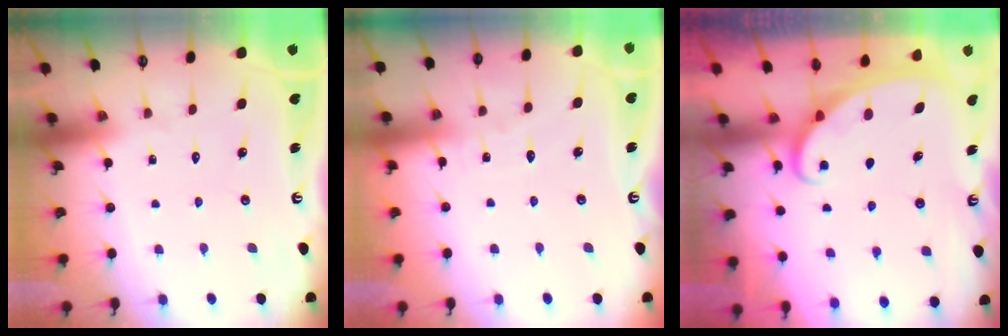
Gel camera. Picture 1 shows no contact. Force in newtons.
{"total": 2.9, "press": 2.9, "slide": 0.3}
{"total": 2.3, "press": 2.3, "slide": 0.3}